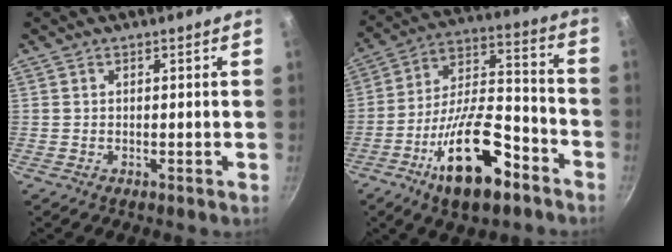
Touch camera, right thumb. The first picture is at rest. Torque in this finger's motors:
{"motor_torque": [2.28, 2.73, 2.11, -0.66, 0.64]}